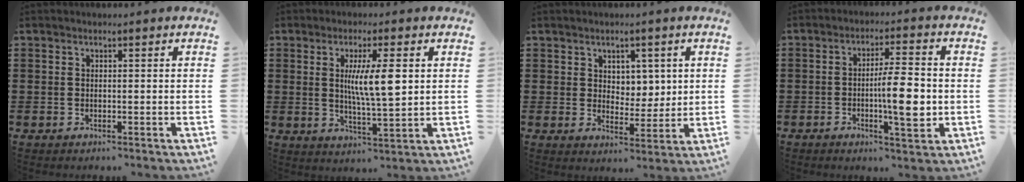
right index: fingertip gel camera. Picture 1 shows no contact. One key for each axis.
{"total": 8.1, "fx": 1.8, "fy": 1.5, "fz": 7.8, "tx": -0.143, "ty": -0.001, "tz": 0.025}
{"total": 4.3, "fx": 2.4, "fy": 3.4, "fz": 0.9, "tx": -0.019, "ty": 0.003, "tz": 0.040}
{"total": 8.4, "fx": -0.9, "fy": 1.8, "fz": 8.2, "tx": -0.130, "ty": -0.008, "tz": -0.018}